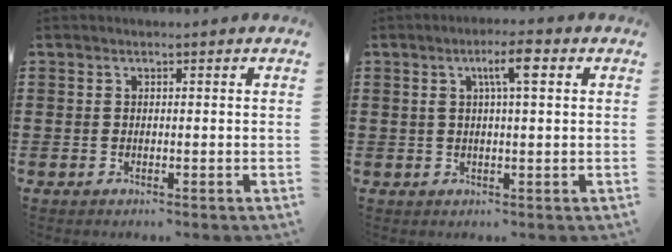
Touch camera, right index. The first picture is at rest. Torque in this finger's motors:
{"motor_torque": [0.87, 0.12, 0.16, 0.09]}